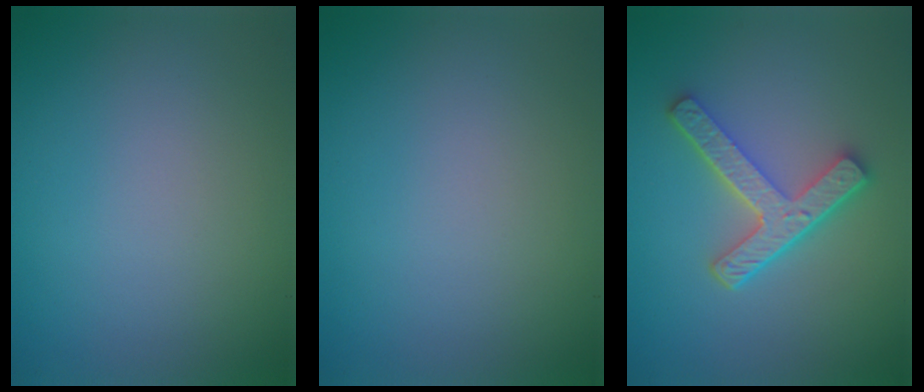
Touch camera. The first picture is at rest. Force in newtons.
{"total": 0.0}
{"total": 5.0, "press": 3.7, "slide": 3.3}